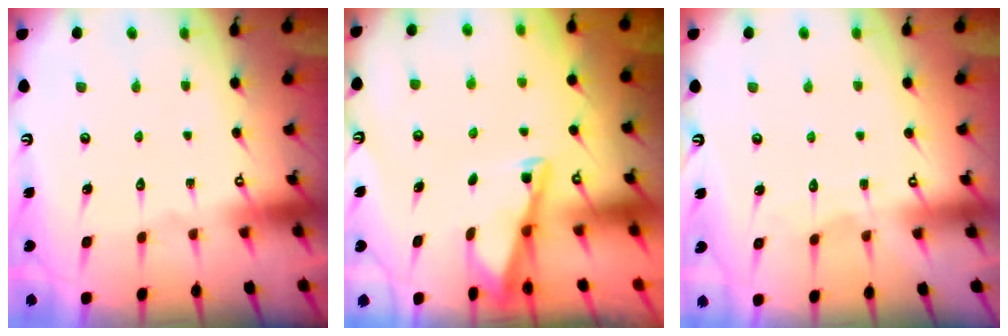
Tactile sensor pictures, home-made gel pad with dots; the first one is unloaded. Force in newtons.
{"total": 2.9, "press": 2.9, "slide": 0.3}
{"total": 3.7, "press": 3.7, "slide": 0.4}